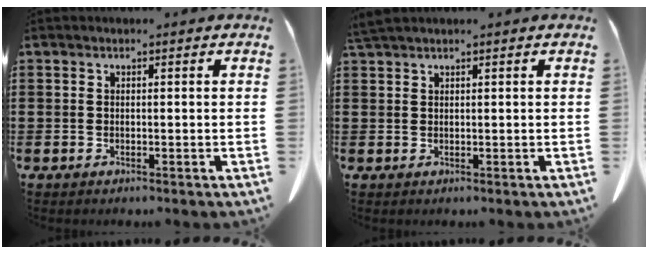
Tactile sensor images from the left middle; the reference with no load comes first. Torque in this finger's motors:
{"motor_torque": [0.51, 0.48, 0.09, 0.04]}